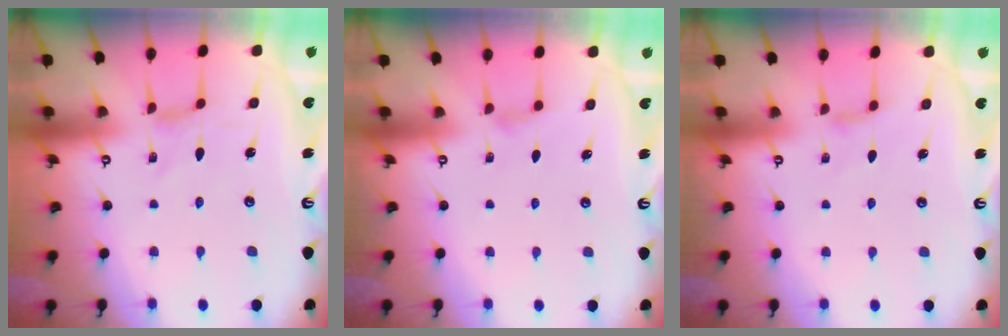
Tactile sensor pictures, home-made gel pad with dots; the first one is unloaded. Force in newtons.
{"total": 2.9, "press": 2.9, "slide": 0.5}
{"total": 3.0, "press": 2.9, "slide": 0.6}